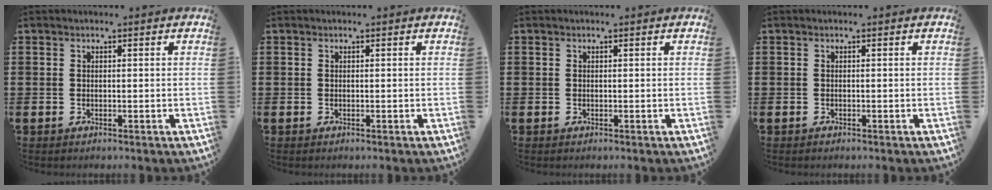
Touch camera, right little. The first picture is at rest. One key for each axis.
{"total": 0.0}
{"total": 0.0}
{"total": 0.0}